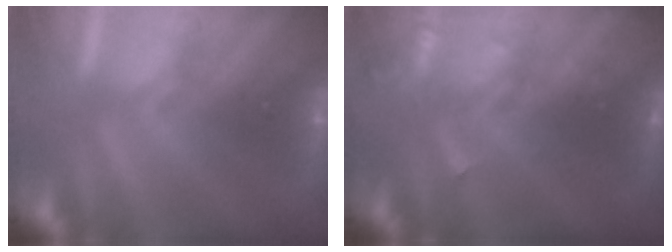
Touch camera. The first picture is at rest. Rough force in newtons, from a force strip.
{"total": 3.1}